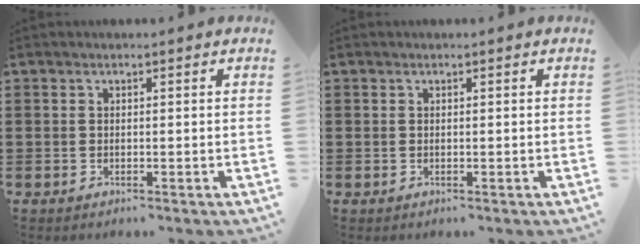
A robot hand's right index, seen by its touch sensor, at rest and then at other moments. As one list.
[{"total": 0.0}]